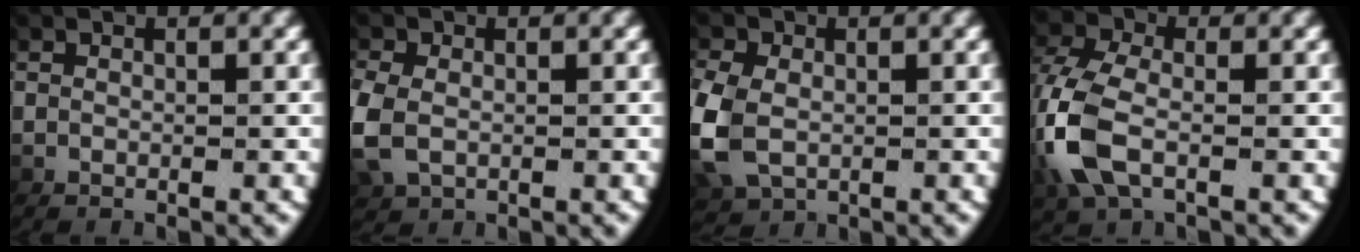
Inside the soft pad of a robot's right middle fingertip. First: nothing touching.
{"total": 2.6, "force": [-0.1, 2.1, 1.6], "torque": [-0.061, -0.011, 0.013]}
{"total": 3.8, "force": [-0.2, 2.9, 2.3], "torque": [-0.077, -0.015, 0.013]}
{"total": 5.1, "force": [-0.6, 3.0, 4.1], "torque": [-0.120, -0.010, -0.001]}